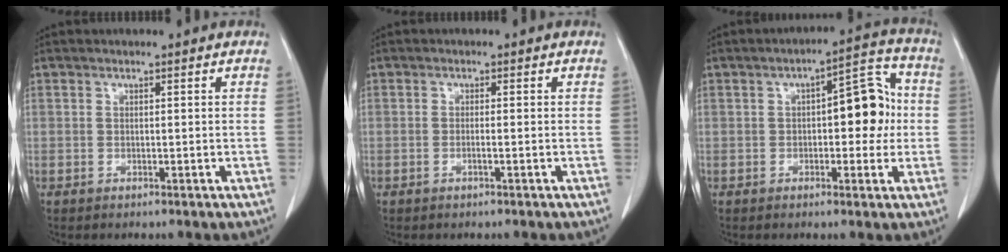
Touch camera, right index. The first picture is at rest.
{"total": 0.8, "force": [-0.2, -0.1, 0.7], "torque": [-0.010, 0.001, -0.004]}
{"total": 9.1, "force": [0.3, 3.7, 8.3], "torque": [-0.107, 0.035, 0.005]}